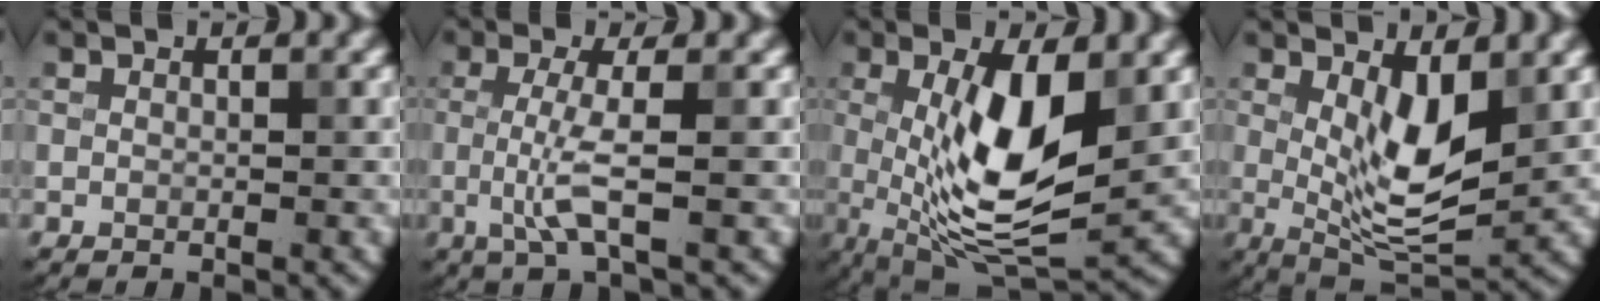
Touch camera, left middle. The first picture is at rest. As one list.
[{"total": 3.4, "force": [-0.4, 0.6, 3.4], "torque": [-0.077, -0.007, -0.010]}, {"total": 9.3, "force": [0.5, 3.3, 8.7], "torque": [-0.166, -0.010, 0.011]}, {"total": 6.1, "force": [1.0, 2.2, 5.6], "torque": [-0.099, -0.016, 0.020]}]